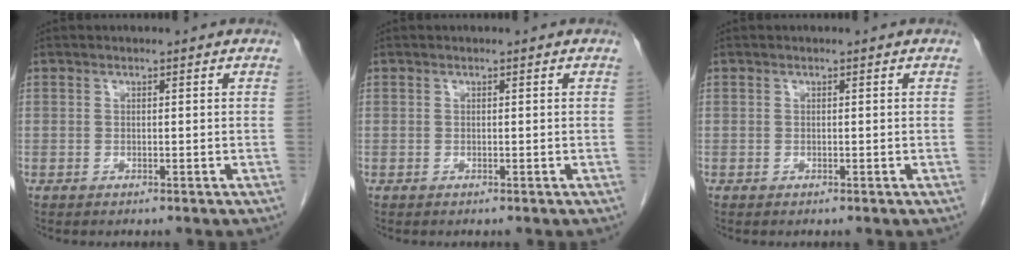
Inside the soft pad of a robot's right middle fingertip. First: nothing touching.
{"total": 0.0}
{"total": 0.0}